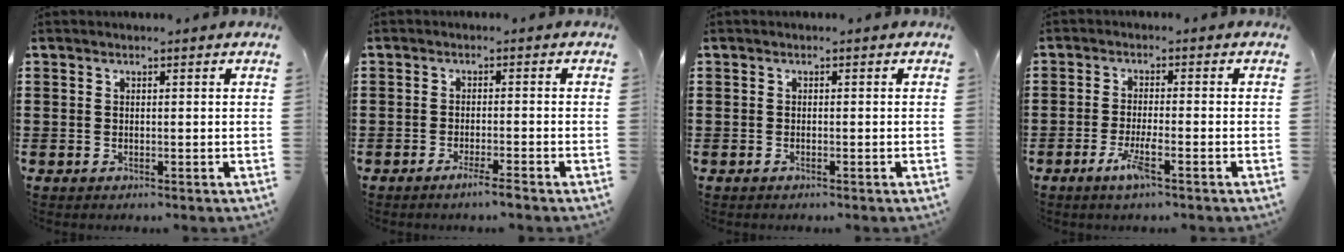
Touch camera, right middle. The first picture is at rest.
{"total": 2.3, "force": [-1.8, -0.2, 1.4], "torque": [-0.022, 0.001, -0.033]}
{"total": 0.0}
{"total": 4.1, "force": [-2.3, 0.3, 3.4], "torque": [-0.078, -0.011, -0.045]}